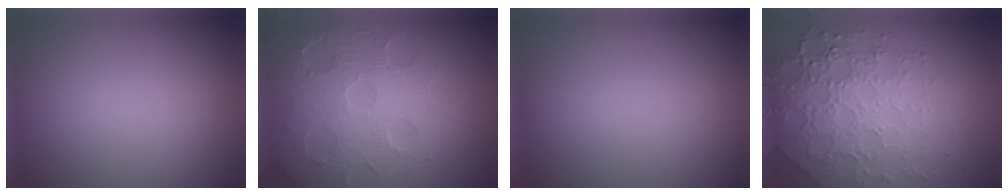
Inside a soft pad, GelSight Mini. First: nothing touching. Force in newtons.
{"total": 8.5, "press": 6.1, "slide": 6.0}
{"total": 0.0}
{"total": 7.7, "press": 5.3, "slide": 5.5}